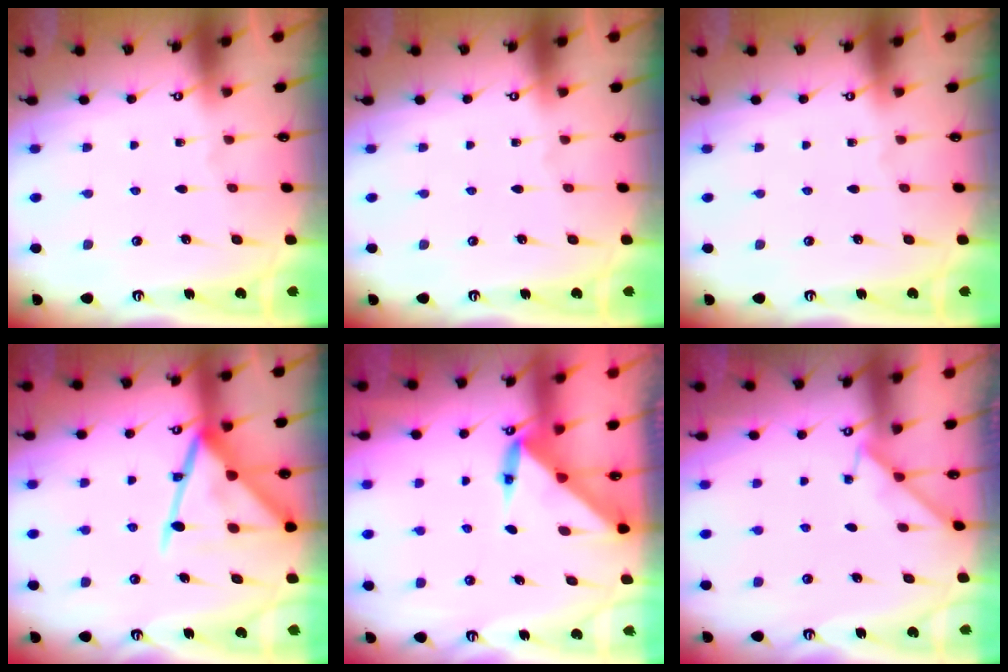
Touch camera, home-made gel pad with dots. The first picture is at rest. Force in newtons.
{"total": 0.0}
{"total": 0.0}
{"total": 17.5, "press": 17.4, "slide": 1.5}
{"total": 3.7, "press": 3.7, "slide": 0.5}
{"total": 2.9, "press": 2.8, "slide": 0.4}